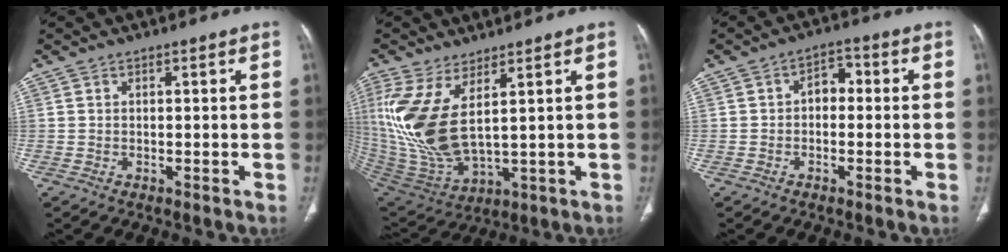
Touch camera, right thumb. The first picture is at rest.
{"total": 16.3, "force": [4.6, 6.7, 14.1], "torque": [-0.321, -0.032, 0.113]}
{"total": 4.0, "force": [-0.3, 2.8, 2.8], "torque": [-0.026, 0.020, -0.017]}